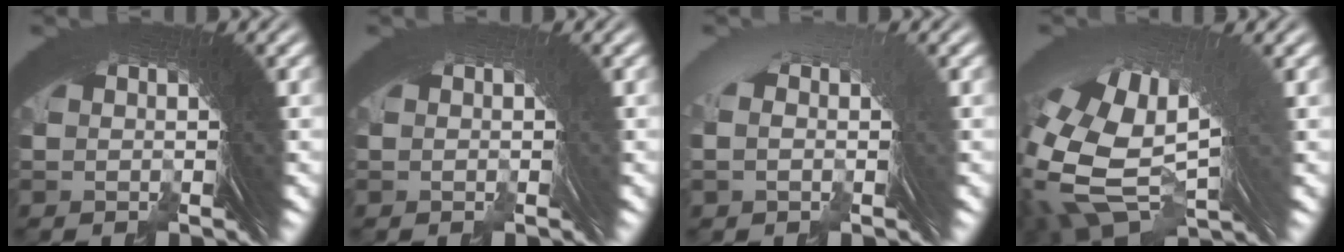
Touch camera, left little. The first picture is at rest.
{"total": 0.9, "force": [-0.7, -0.3, -0.4], "torque": [0.010, 0.005, -0.011]}
{"total": 1.1, "force": [-0.2, 0.6, 0.9], "torque": [-0.007, 0.016, -0.007]}
{"total": 11.4, "force": [-1.1, 8.0, 8.0], "torque": [-0.184, -0.050, 0.011]}